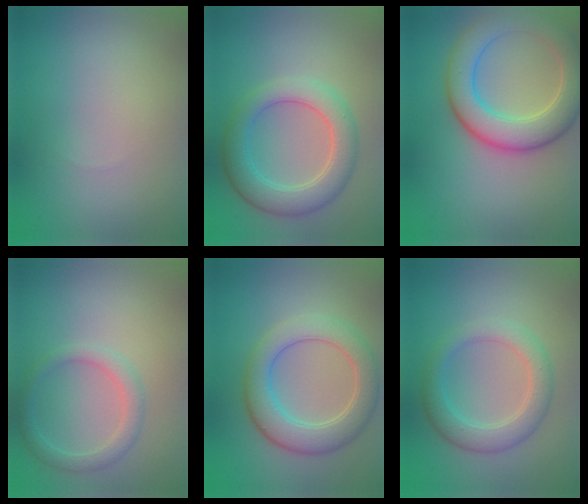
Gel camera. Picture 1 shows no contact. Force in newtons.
{"total": 5.1, "press": 5.1, "slide": 0.1}
{"total": 7.5, "press": 7.5, "slide": 0.4}
{"total": 2.2, "press": 2.2, "slide": 0.1}
{"total": 5.8, "press": 5.8, "slide": 0.6}
{"total": 3.7, "press": 3.7, "slide": 0.1}